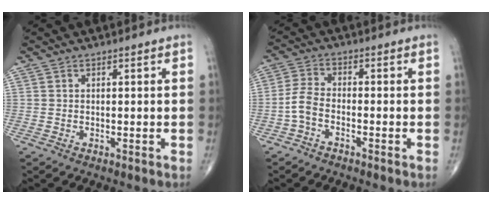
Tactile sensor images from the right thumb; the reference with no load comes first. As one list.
[{"total": 4.1, "force": [-1.9, 2.0, 3.0], "torque": [-0.069, 0.024, -0.044]}]